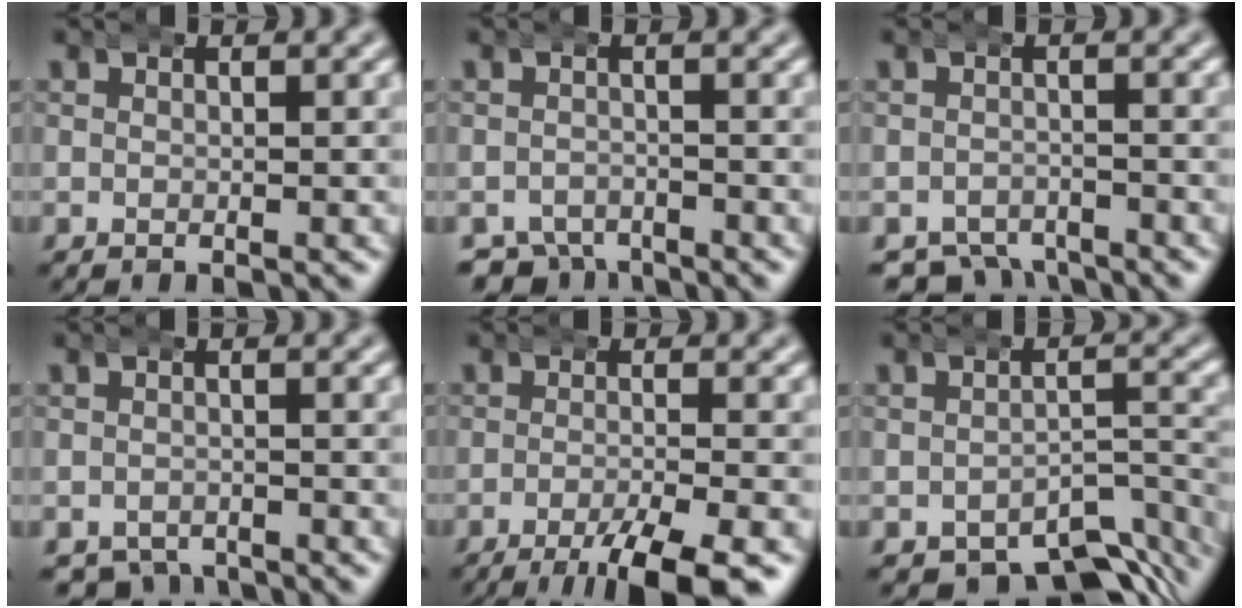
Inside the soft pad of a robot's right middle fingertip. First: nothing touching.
{"total": 4.4, "force": [-3.7, 2.3, 0.8], "torque": [-0.014, -0.023, -0.054]}
{"total": 5.4, "force": [-4.6, 2.6, 1.2], "torque": [-0.010, -0.024, -0.068]}
{"total": 3.8, "force": [-3.3, 1.6, 0.7], "torque": [-0.009, -0.020, -0.045]}
{"total": 7.1, "force": [-4.9, 1.6, 4.9], "torque": [-0.064, -0.016, -0.070]}
{"total": 9.6, "force": [-7.7, 3.9, 4.2], "torque": [-0.026, -0.012, -0.110]}